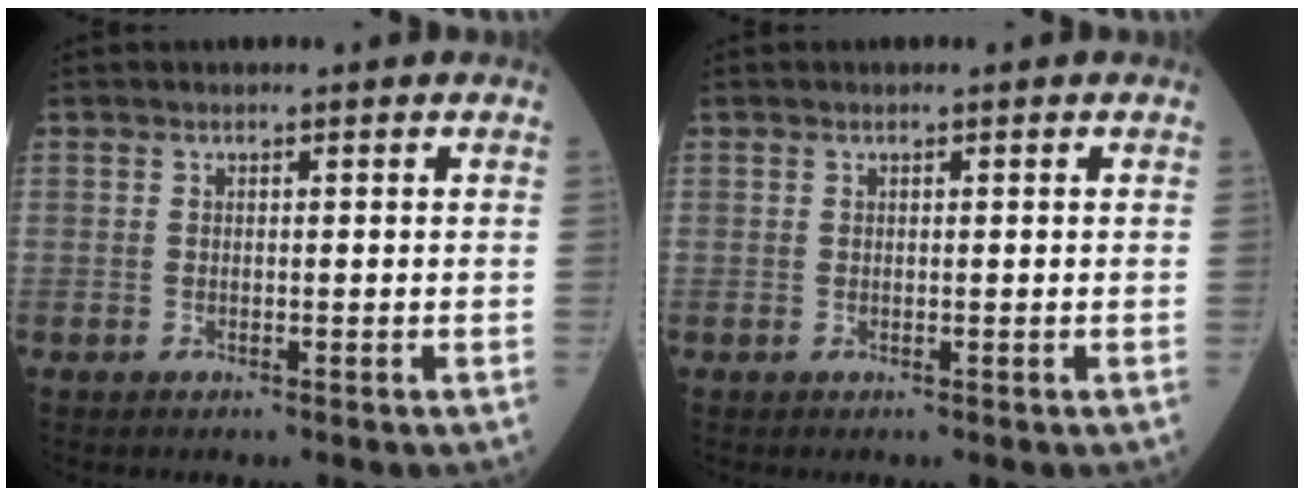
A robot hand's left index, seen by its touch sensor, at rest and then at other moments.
{"total": 0.0}